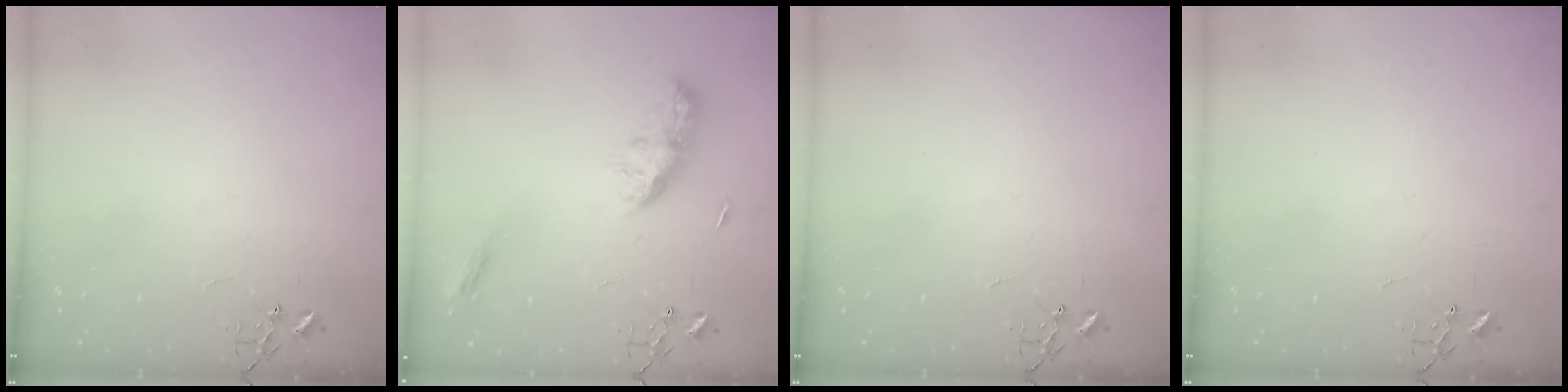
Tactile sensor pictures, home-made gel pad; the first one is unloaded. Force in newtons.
{"total": 9.6, "press": 9.6, "slide": 0.1}
{"total": 0.0}
{"total": 0.0}